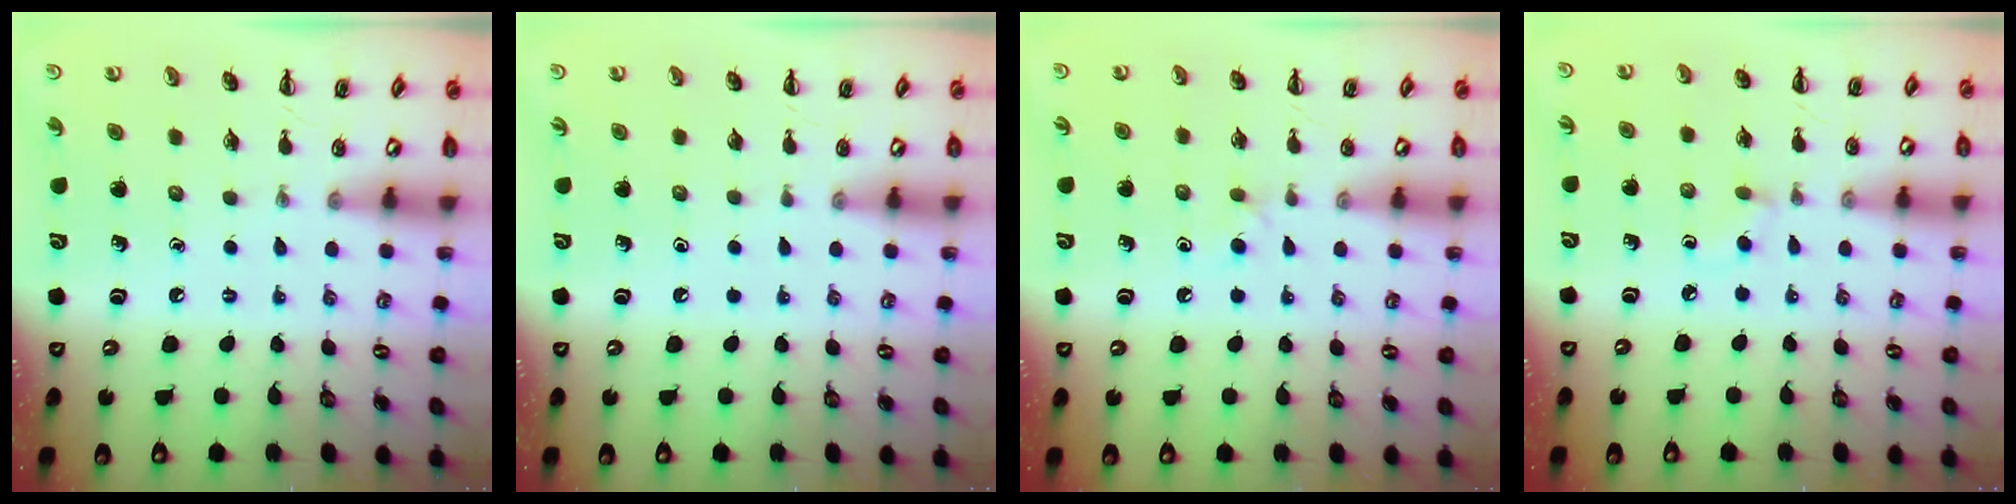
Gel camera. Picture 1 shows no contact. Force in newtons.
{"total": 0.0}
{"total": 3.2, "press": 2.9, "slide": 1.4}
{"total": 3.6, "press": 3.3, "slide": 1.4}